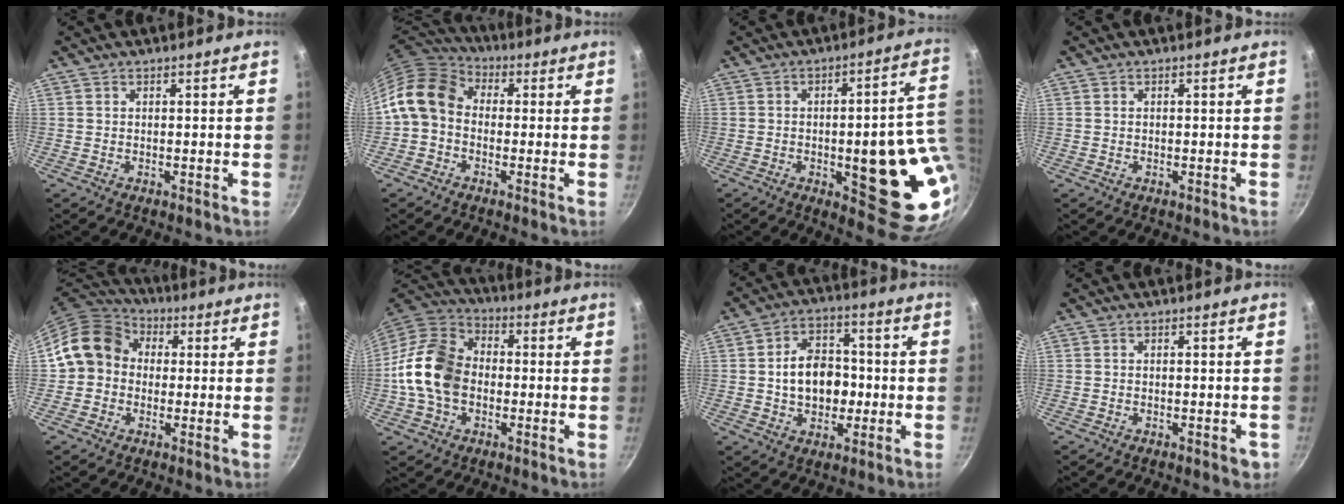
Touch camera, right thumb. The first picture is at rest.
{"total": 11.3, "force": [-0.5, 9.0, 6.8], "torque": [-0.111, 0.035, -0.032]}
{"total": 20.8, "force": [-2.1, 7.0, 19.5], "torque": [-0.195, -0.004, -0.024]}
{"total": 0.0}
{"total": 12.1, "force": [0.8, 10.4, 6.1], "torque": [-0.075, 0.030, -0.006]}
{"total": 15.2, "force": [-1.7, 11.1, 10.2], "torque": [-0.167, 0.030, -0.049]}
{"total": 11.4, "force": [-0.8, 8.4, 7.6], "torque": [-0.093, 0.020, -0.015]}
{"total": 2.2, "force": [-1.0, 1.0, 1.6], "torque": [-0.017, 0.008, -0.009]}